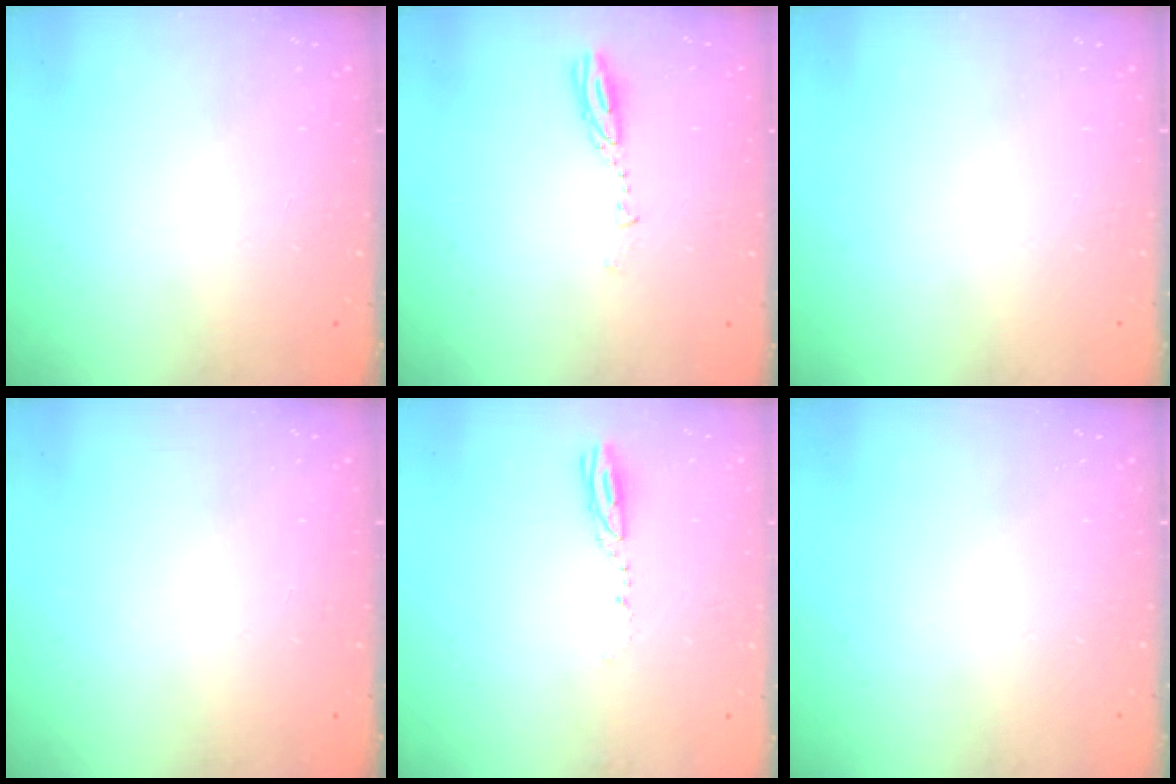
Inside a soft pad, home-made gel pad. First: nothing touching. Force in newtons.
{"total": 3.6, "press": 3.5, "slide": 0.4}
{"total": 0.0}
{"total": 0.0}
{"total": 3.4, "press": 3.1, "slide": 1.3}
{"total": 0.0}